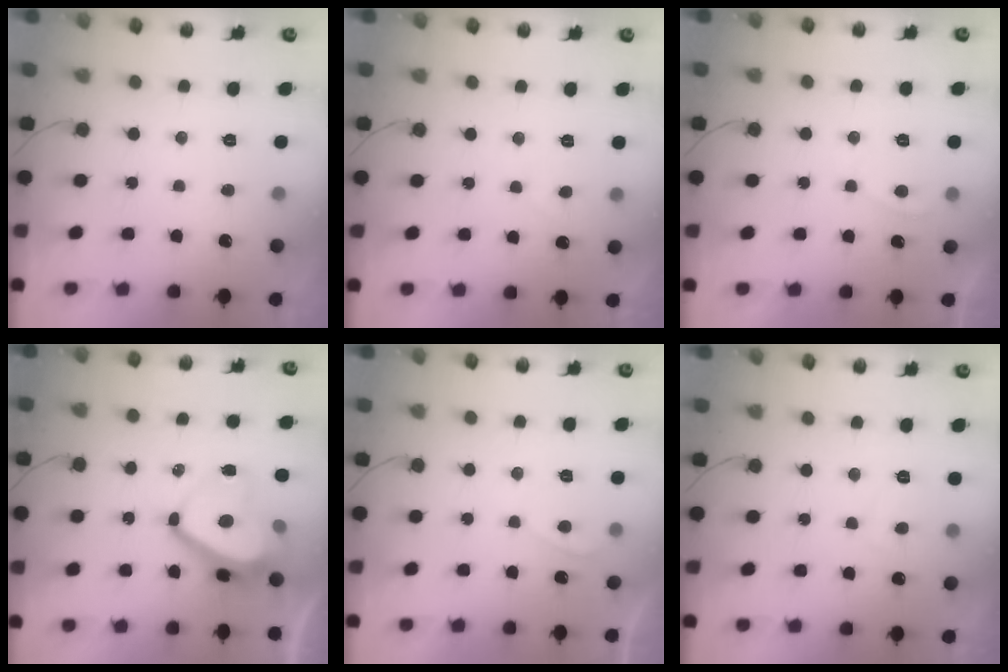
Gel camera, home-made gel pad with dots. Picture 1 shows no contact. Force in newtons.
{"total": 1.1, "press": 0.9, "slide": 0.6}
{"total": 1.4, "press": 1.2, "slide": 0.6}
{"total": 11.7, "press": 11.6, "slide": 1.5}
{"total": 1.1, "press": 1.0, "slide": 0.5}
{"total": 2.8, "press": 2.7, "slide": 0.8}